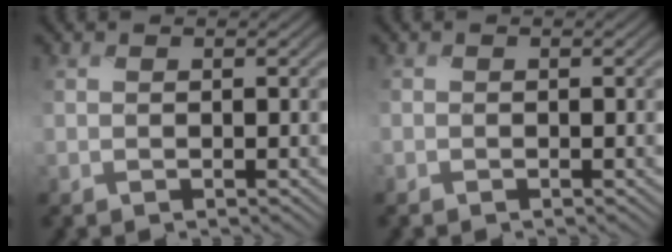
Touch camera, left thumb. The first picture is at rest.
{"total": 0.6, "force": [-0.4, 0.4, -0.1], "torque": [0.002, -0.005, -0.010]}